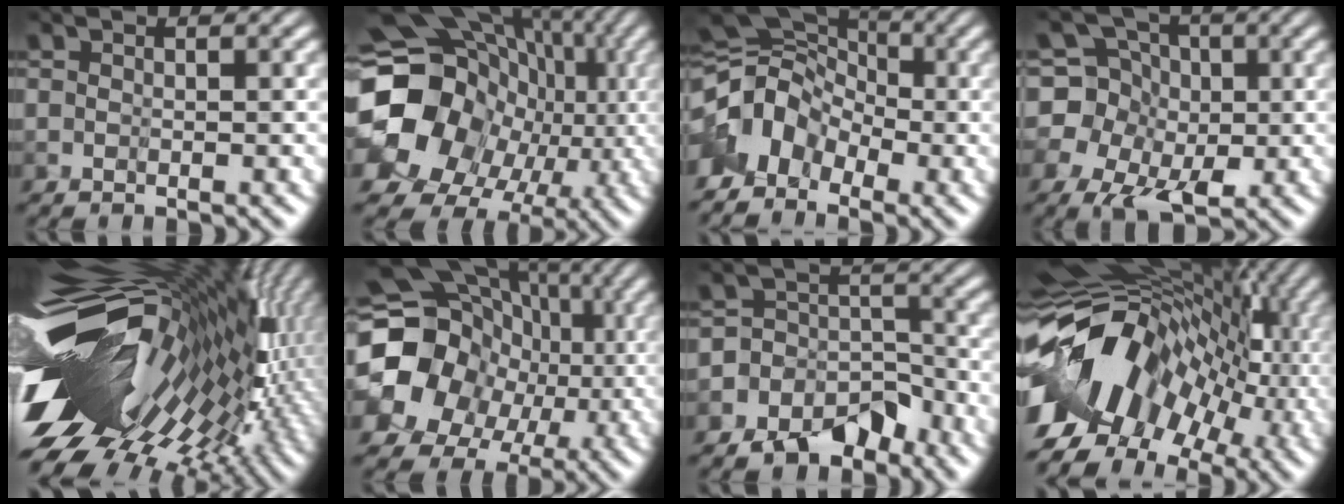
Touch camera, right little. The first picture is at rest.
{"total": 17.4, "force": [-2.2, 15.0, 8.5], "torque": [-0.160, -0.001, -0.044]}
{"total": 3.9, "force": [-2.8, 2.3, 1.5], "torque": [-0.025, 0.011, -0.069]}
{"total": 4.9, "force": [-0.9, 4.3, 2.2], "torque": [-0.030, 0.007, -0.031]}
{"total": 15.8, "force": [-0.2, 7.8, 13.7], "torque": [-0.209, -0.015, 0.011]}
{"total": 16.3, "force": [-0.9, 14.8, 6.8], "torque": [-0.161, 0.013, -0.035]}
{"total": 6.6, "force": [-5.6, 3.3, -0.9], "torque": [0.037, 0.009, -0.117]}
{"total": 14.2, "force": [-2.5, 9.1, 10.6], "torque": [-0.168, 0.021, -0.038]}